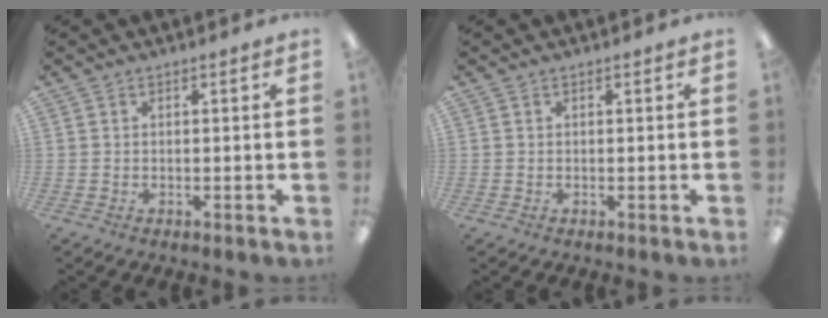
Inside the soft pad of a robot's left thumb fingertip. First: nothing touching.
{"total": 0.0}